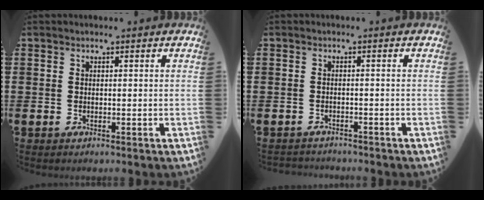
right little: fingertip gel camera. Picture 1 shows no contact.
{"total": 1.1, "force": [-1.1, 0.1, -0.1], "torque": [-0.001, 0.002, -0.024]}